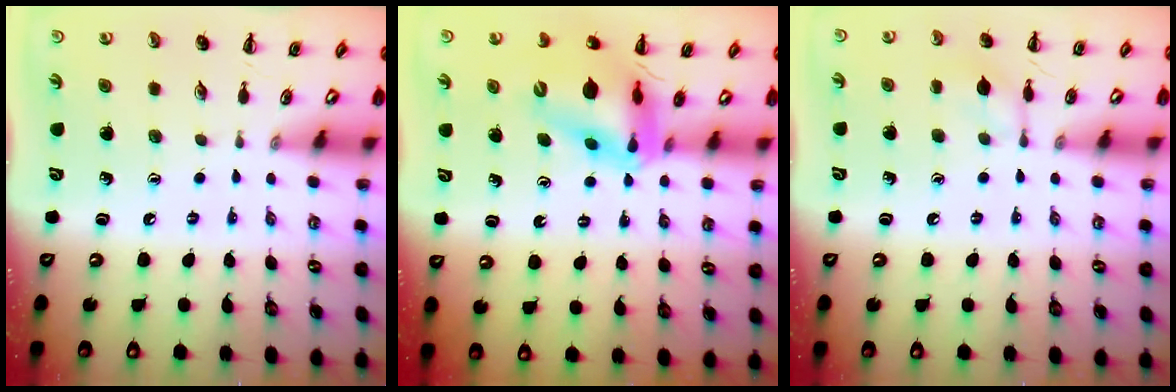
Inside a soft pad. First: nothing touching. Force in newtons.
{"total": 14.5, "press": 13.9, "slide": 4.2}
{"total": 7.4, "press": 7.3, "slide": 1.5}